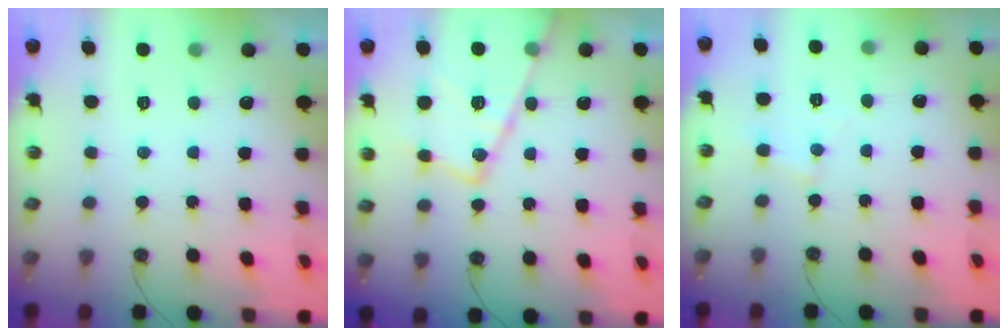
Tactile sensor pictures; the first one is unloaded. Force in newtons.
{"total": 19.4, "press": 19.3, "slide": 1.7}
{"total": 5.2, "press": 5.2, "slide": 0.7}